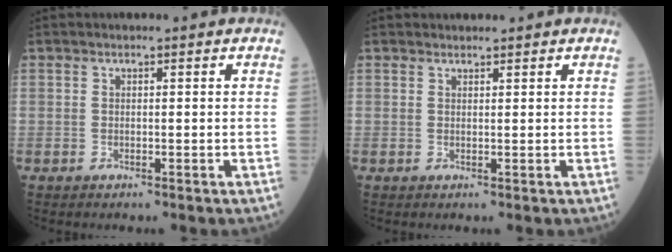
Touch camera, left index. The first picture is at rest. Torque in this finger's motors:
{"motor_torque": [0.10, -0.25, -0.29, -0.02]}